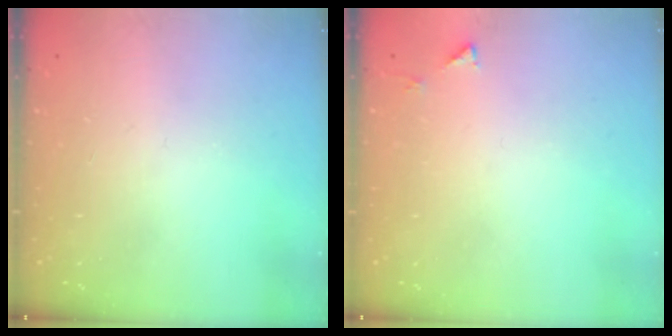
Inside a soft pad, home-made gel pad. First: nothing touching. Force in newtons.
{"total": 3.5, "press": 3.5, "slide": 0.3}